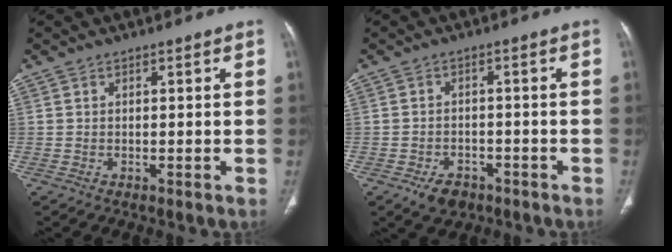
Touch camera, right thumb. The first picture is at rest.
{"total": 5.0, "force": [-3.0, 3.2, 2.2], "torque": [-0.029, 0.014, -0.043]}